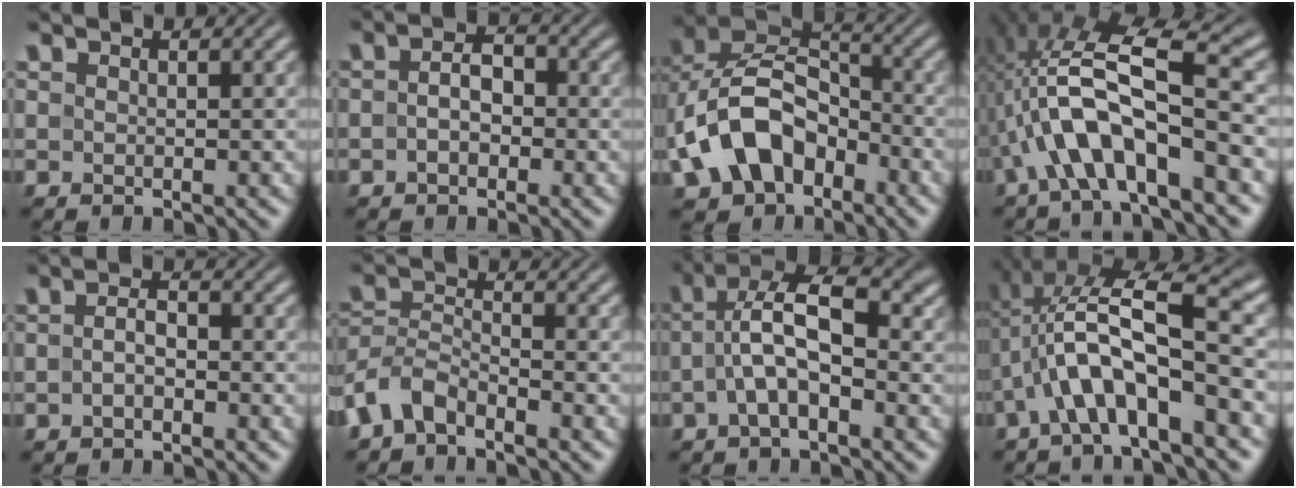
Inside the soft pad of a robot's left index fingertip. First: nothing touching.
{"total": 2.5, "force": [-0.3, 1.6, 1.9], "torque": [-0.037, 0.003, -0.011]}
{"total": 10.1, "force": [-3.3, 7.0, 6.5], "torque": [-0.129, 0.008, -0.074]}
{"total": 9.1, "force": [-1.9, 2.5, 8.6], "torque": [-0.153, 0.022, -0.035]}
{"total": 1.6, "force": [-0.6, 0.6, 1.3], "torque": [-0.029, 0.002, -0.014]}
{"total": 4.1, "force": [-3.1, 1.8, 2.0], "torque": [-0.043, 0.002, -0.075]}
{"total": 6.4, "force": [-0.5, 2.8, 5.7], "torque": [-0.110, 0.021, -0.017]}
{"total": 10.0, "force": [-1.7, 3.1, 9.3], "torque": [-0.171, 0.023, -0.036]}